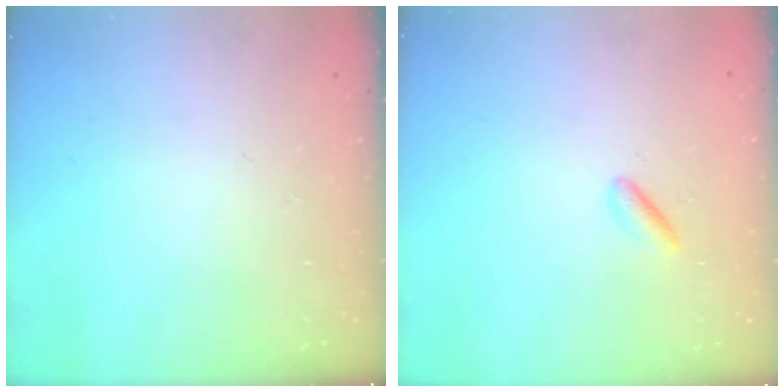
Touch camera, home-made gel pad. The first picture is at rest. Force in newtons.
{"total": 3.0, "press": 2.7, "slide": 1.2}